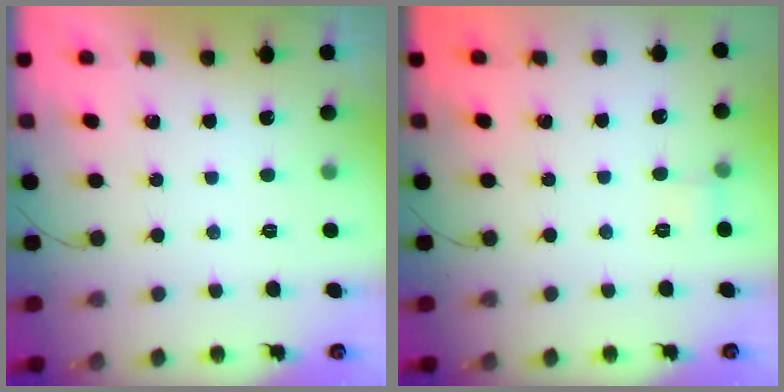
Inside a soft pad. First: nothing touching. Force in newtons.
{"total": 5.6, "press": 5.3, "slide": 1.7}